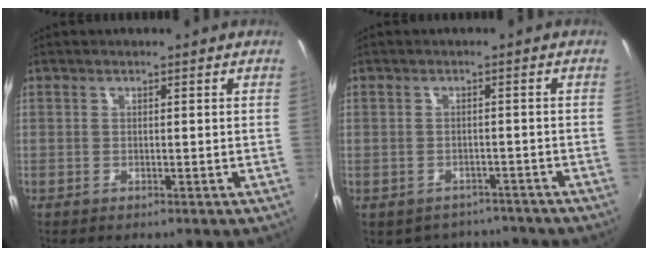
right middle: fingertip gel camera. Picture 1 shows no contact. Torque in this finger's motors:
{"motor_torque": [-0.67, -0.48, -0.24, -0.07]}